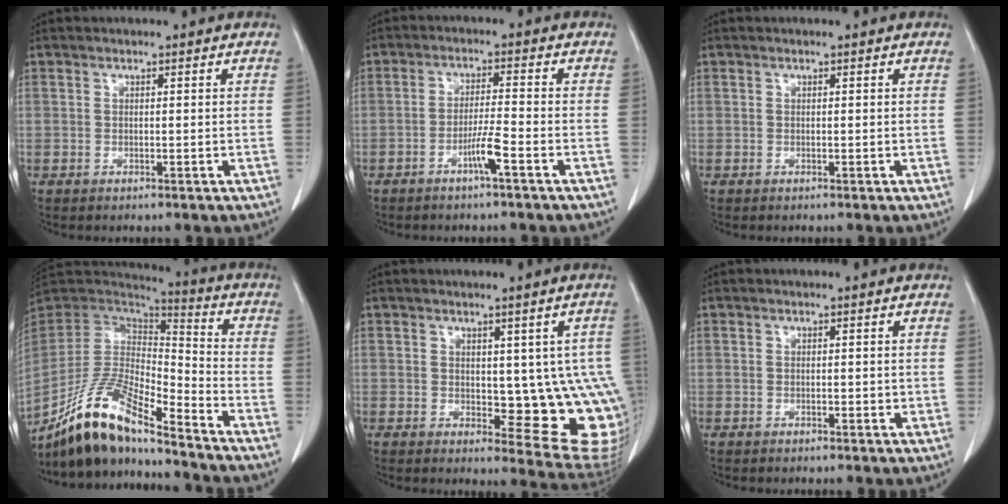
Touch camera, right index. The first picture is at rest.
{"total": 3.0, "force": [-1.7, -0.5, 2.5], "torque": [-0.047, -0.003, -0.033]}
{"total": 0.0}
{"total": 15.7, "force": [-12.9, 2.5, 8.7], "torque": [-0.169, 0.005, -0.241]}
{"total": 11.6, "force": [0.2, 4.9, 10.5], "torque": [-0.098, -0.006, 0.011]}
{"total": 0.9, "force": [0.0, 0.5, 0.7], "torque": [-0.008, 0.001, -0.001]}